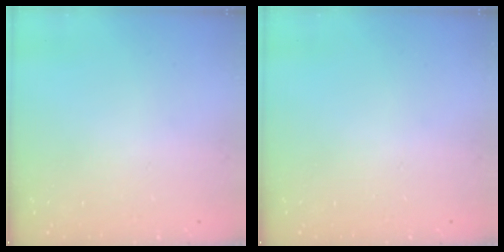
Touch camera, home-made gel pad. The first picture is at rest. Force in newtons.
{"total": 0.0}